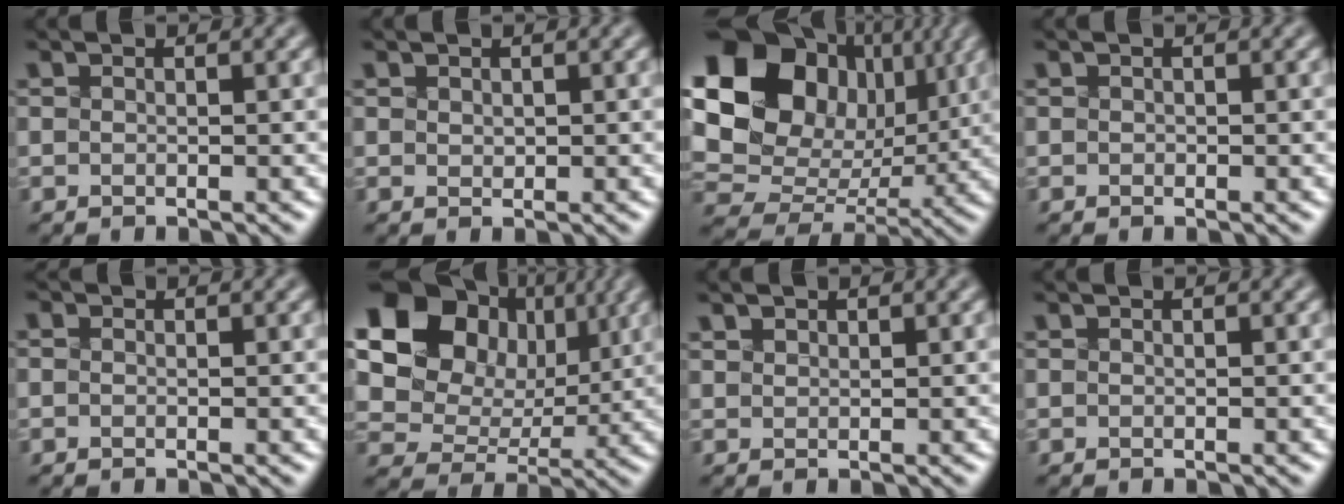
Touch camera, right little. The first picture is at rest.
{"total": 1.0, "force": [0.6, 0.7, 0.4], "torque": [-0.020, 0.000, 0.028]}
{"total": 15.8, "force": [4.4, 12.3, 8.9], "torque": [-0.178, 0.026, 0.093]}
{"total": 0.0}
{"total": 1.2, "force": [0.5, 0.8, 0.7], "torque": [-0.005, 0.013, -0.014]}
{"total": 13.8, "force": [4.6, 10.6, 7.5], "torque": [-0.176, 0.043, 0.090]}
{"total": 2.2, "force": [1.5, 1.4, 1.0], "torque": [-0.041, 0.012, 0.035]}
{"total": 0.0}